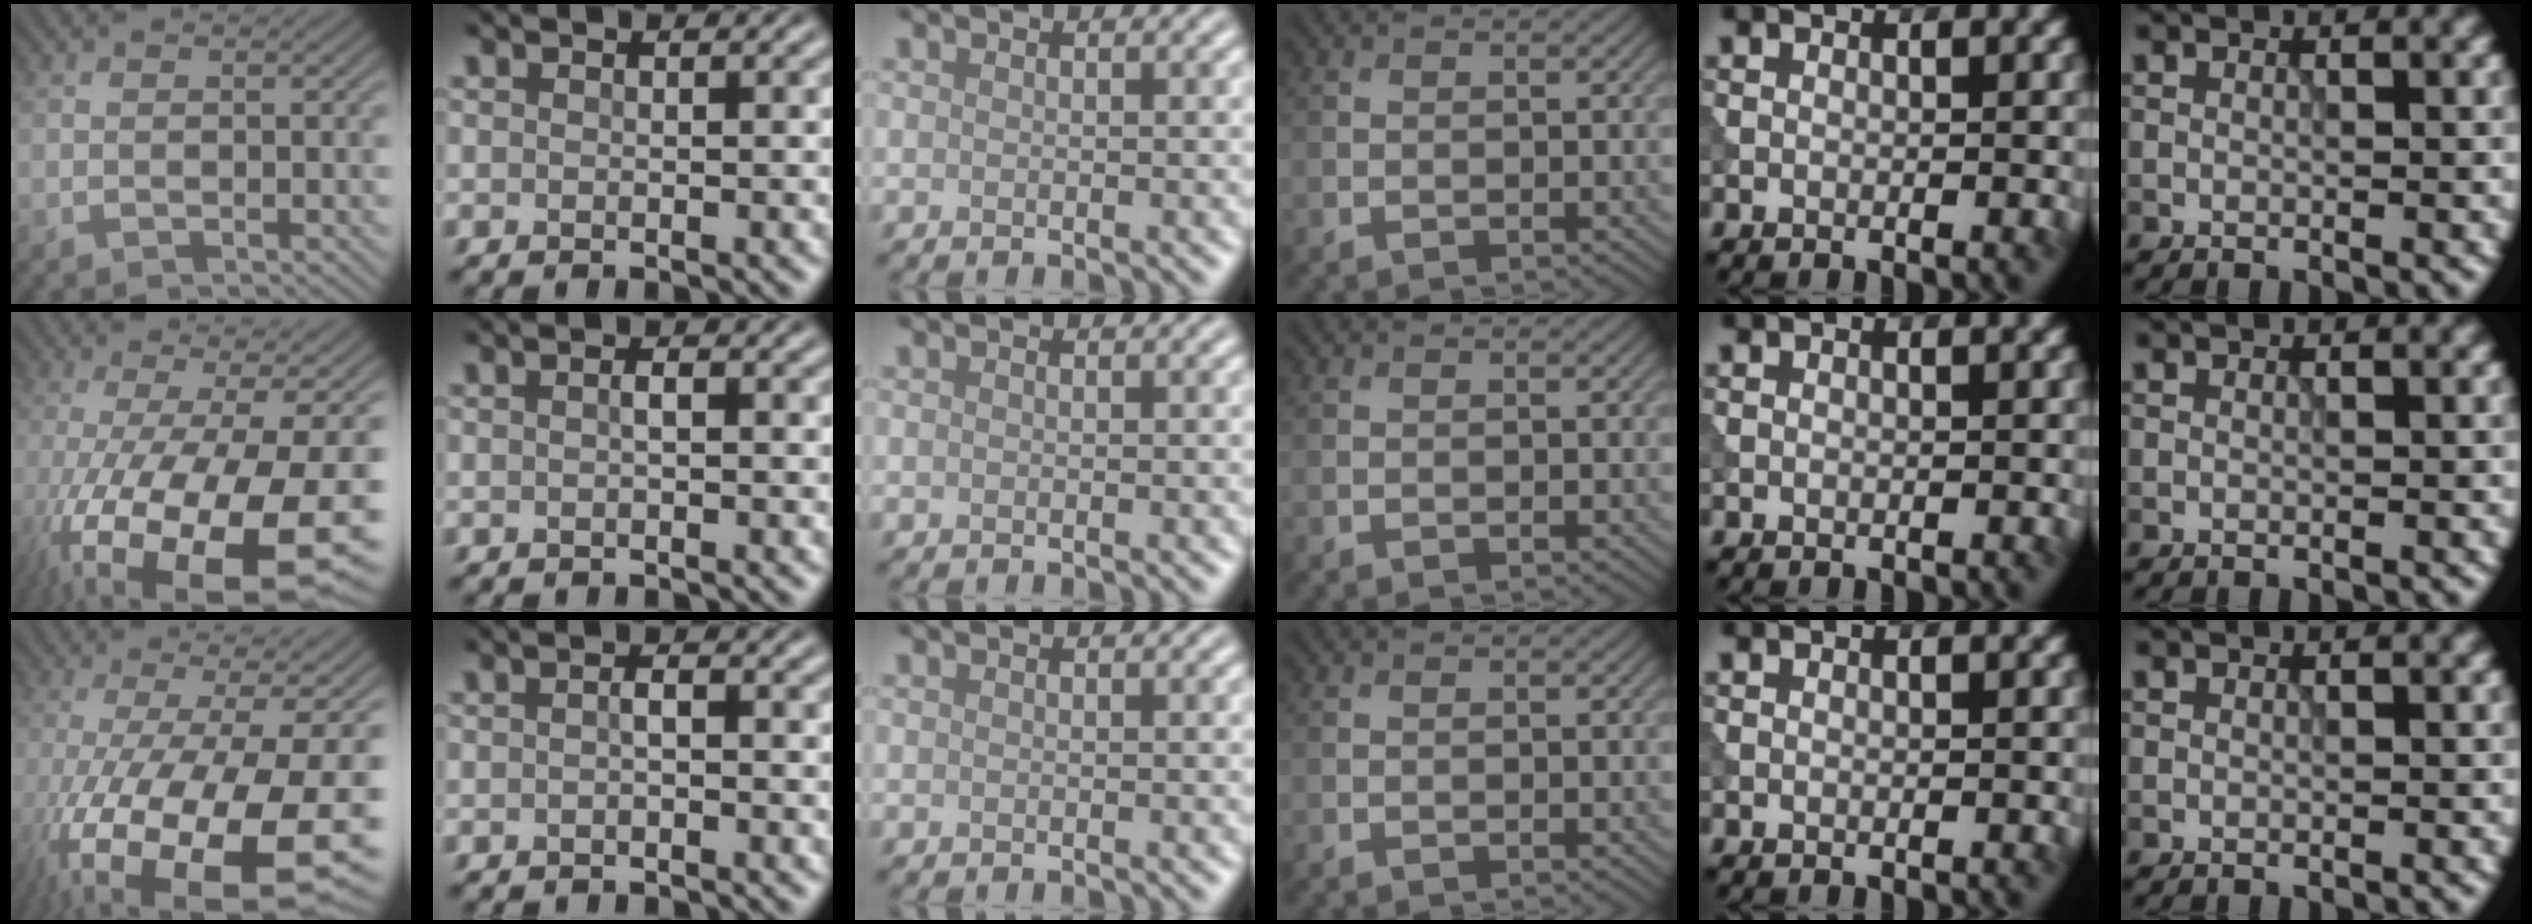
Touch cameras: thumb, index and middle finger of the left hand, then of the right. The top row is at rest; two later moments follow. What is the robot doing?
{"motion": "extract", "object": "tissue"}